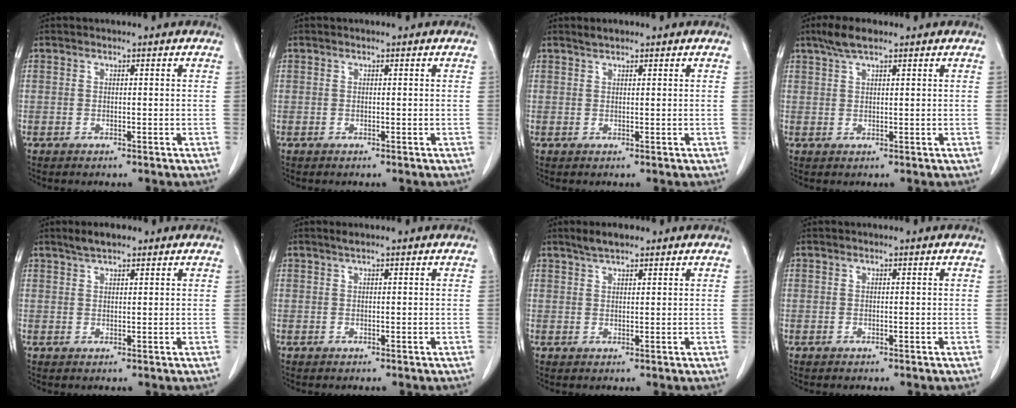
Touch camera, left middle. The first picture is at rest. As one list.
[{"total": 0.0}, {"total": 1.0, "force": [0.9, 0.3, 0.4], "torque": [-0.011, 0.005, 0.018]}, {"total": 3.8, "force": [2.7, 0.8, 2.5], "torque": [-0.054, 0.013, 0.052]}, {"total": 2.8, "force": [2.2, 0.9, 1.6], "torque": [-0.033, 0.009, 0.039]}, {"total": 0.6, "force": [0.4, -0.1, 0.4], "torque": [-0.012, 0.005, 0.011]}, {"total": 3.0, "force": [2.3, 0.9, 1.7], "torque": [-0.035, 0.009, 0.042]}, {"total": 0.0}]